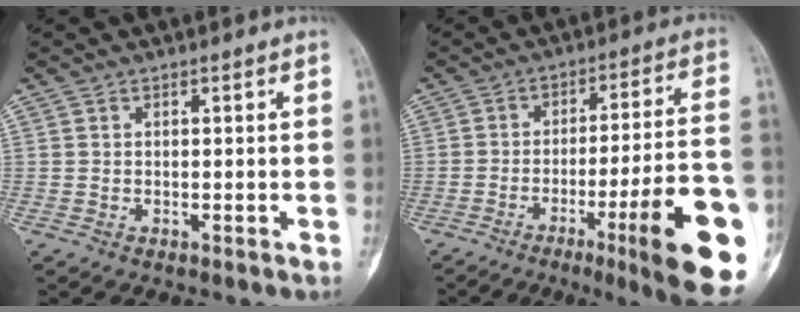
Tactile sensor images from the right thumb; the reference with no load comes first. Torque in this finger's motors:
{"motor_torque": [2.39, 2.63, 1.81, -0.96, 0.20]}